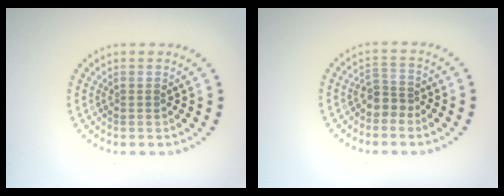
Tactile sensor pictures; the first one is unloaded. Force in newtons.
{"total": 2.1, "press": 1.6, "slide": 1.4}